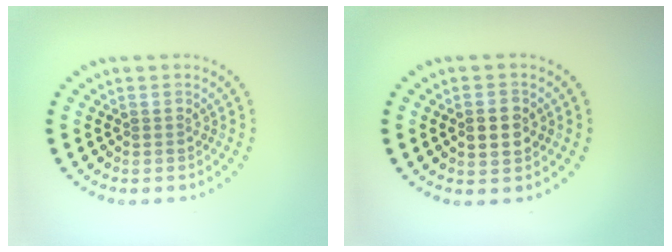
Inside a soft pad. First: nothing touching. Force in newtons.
{"total": 2.9, "press": 2.9, "slide": 0.2}